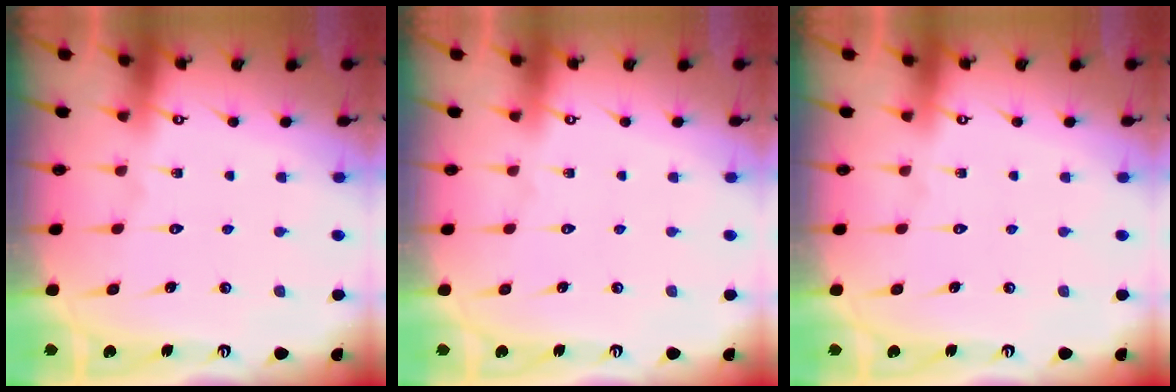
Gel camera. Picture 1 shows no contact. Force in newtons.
{"total": 0.0}
{"total": 0.0}